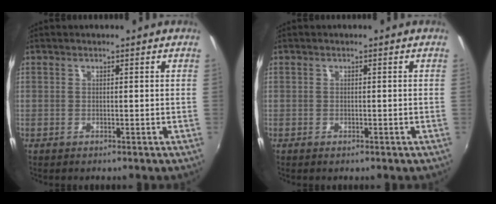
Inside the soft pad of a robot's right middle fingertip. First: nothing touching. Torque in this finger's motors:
{"motor_torque": [-0.40, -0.18, -0.01, -0.01]}